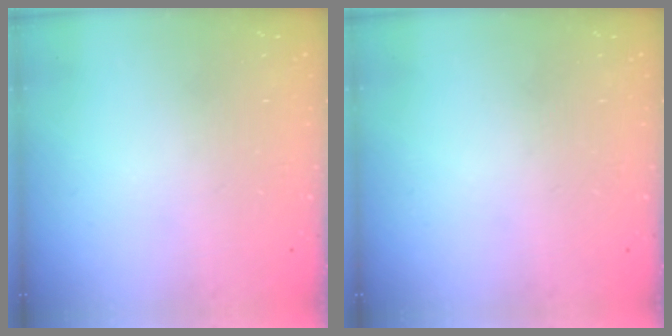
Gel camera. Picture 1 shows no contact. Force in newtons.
{"total": 0.0}